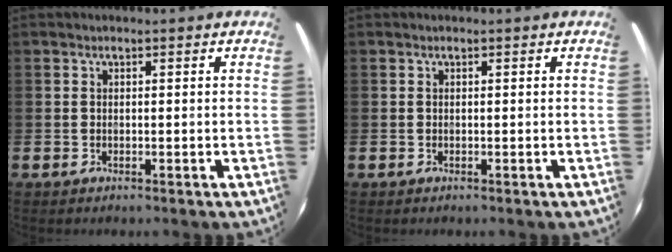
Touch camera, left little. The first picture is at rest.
{"total": 0.0}